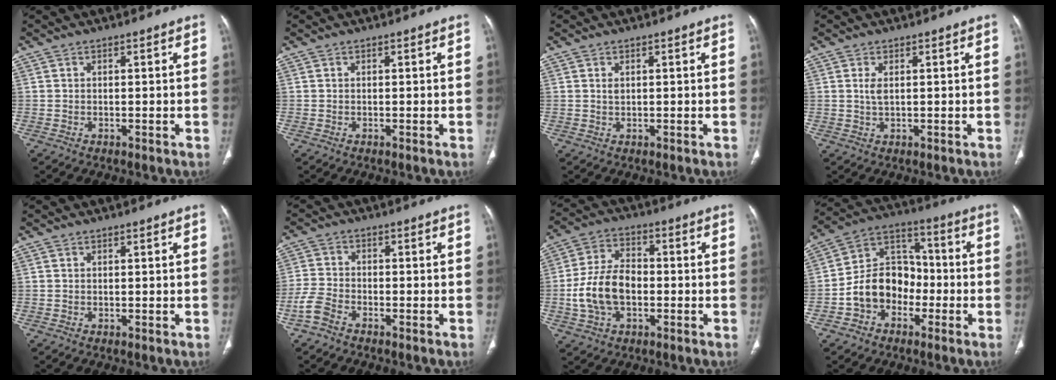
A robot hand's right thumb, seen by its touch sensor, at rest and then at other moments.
{"total": 0.0}
{"total": 0.8, "force": [0.4, 0.5, 0.5], "torque": [-0.006, -0.001, 0.008]}
{"total": 1.7, "force": [0.5, 0.7, 1.4], "torque": [-0.030, -0.003, 0.013]}
{"total": 0.0}
{"total": 3.1, "force": [-2.3, 1.3, 1.7], "torque": [-0.044, 0.010, -0.049]}
{"total": 11.6, "force": [-1.8, 7.5, 8.7], "torque": [-0.166, 0.024, -0.036]}
{"total": 12.8, "force": [-3.6, 10.0, 7.1], "torque": [-0.087, 0.050, -0.071]}